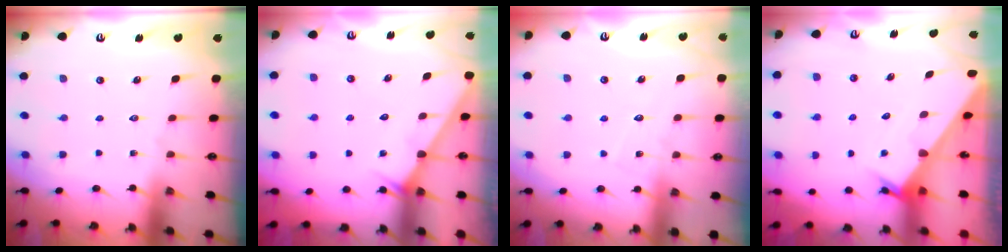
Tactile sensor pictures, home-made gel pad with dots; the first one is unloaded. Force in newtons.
{"total": 3.1, "press": 3.1, "slide": 0.4}
{"total": 4.1, "press": 4.1, "slide": 0.4}
{"total": 2.3, "press": 2.3, "slide": 0.0}